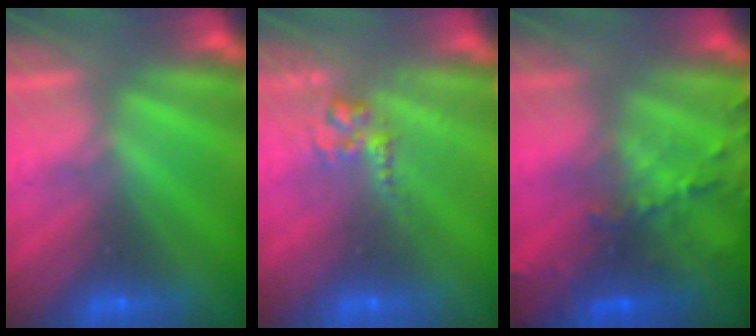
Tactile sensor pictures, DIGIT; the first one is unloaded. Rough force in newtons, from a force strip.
{"total": 2.7}
{"total": 8.6}